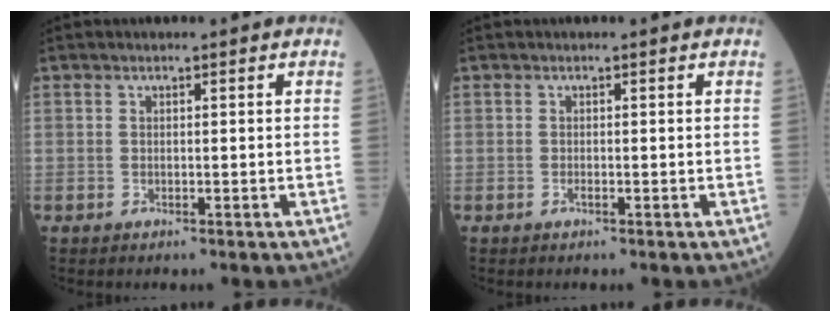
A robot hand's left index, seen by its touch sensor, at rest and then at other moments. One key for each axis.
{"total": 0.0}